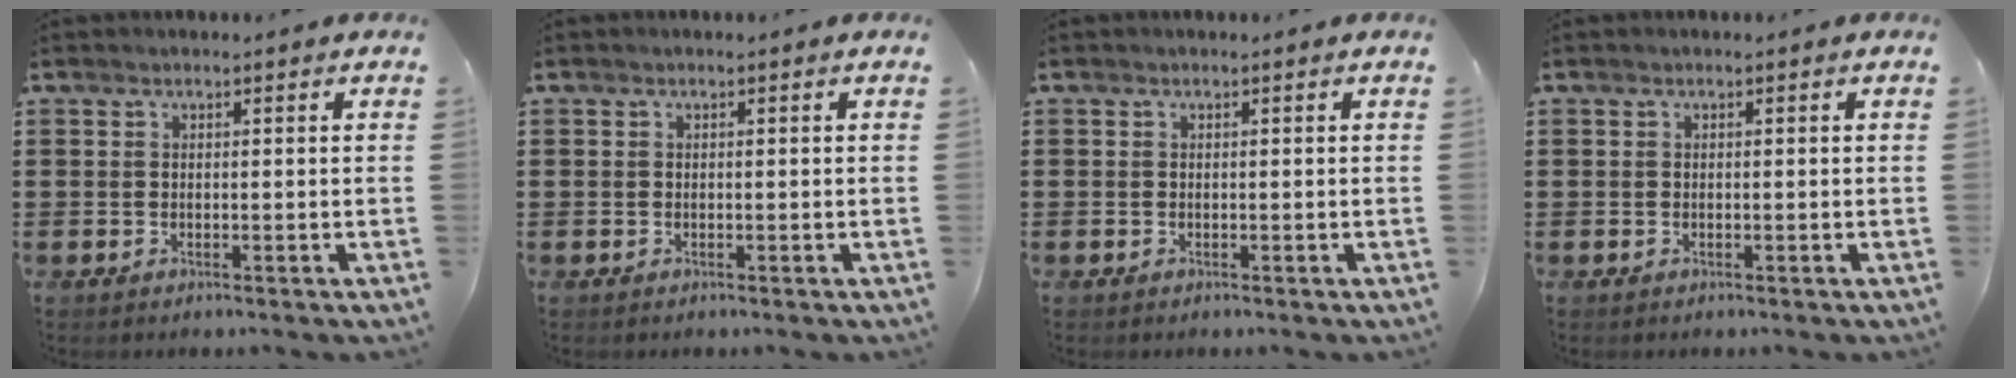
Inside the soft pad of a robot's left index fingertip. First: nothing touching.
{"total": 0.0}
{"total": 0.0}
{"total": 0.0}